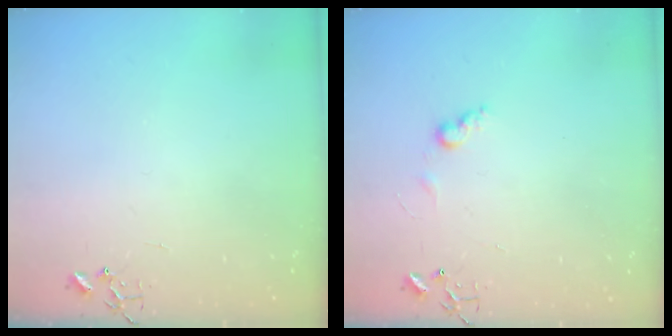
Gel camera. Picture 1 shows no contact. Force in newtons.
{"total": 6.5, "press": 6.5, "slide": 0.1}